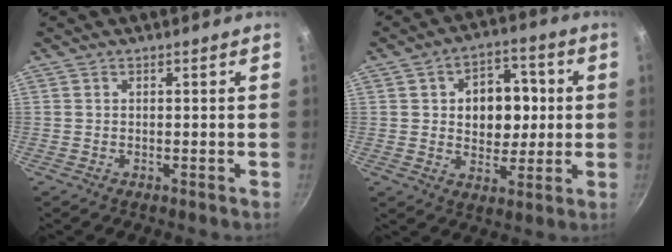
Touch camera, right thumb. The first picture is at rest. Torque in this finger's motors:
{"motor_torque": [0.00, 0.66, 0.04, 0.29, 0.11]}